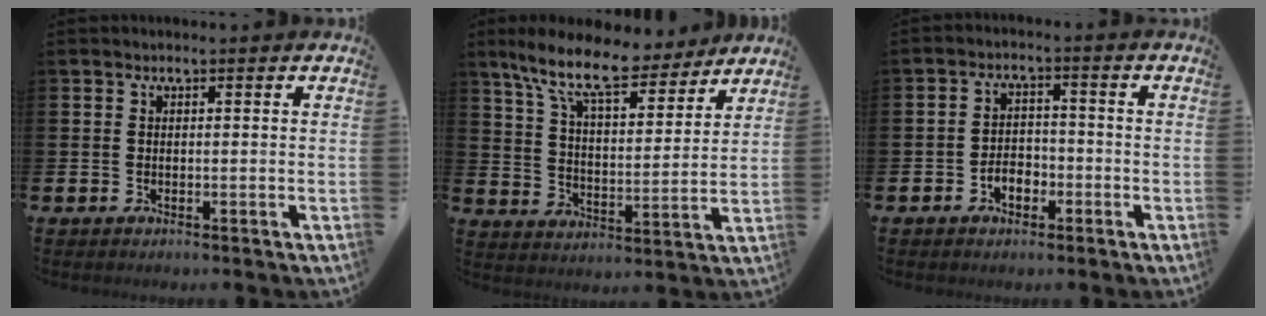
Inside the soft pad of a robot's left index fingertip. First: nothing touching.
{"total": 11.4, "force": [9.5, 3.1, 5.5], "torque": [-0.129, -0.051, 0.165]}
{"total": 3.1, "force": [-1.6, 2.1, 1.7], "torque": [-0.032, 0.006, -0.035]}